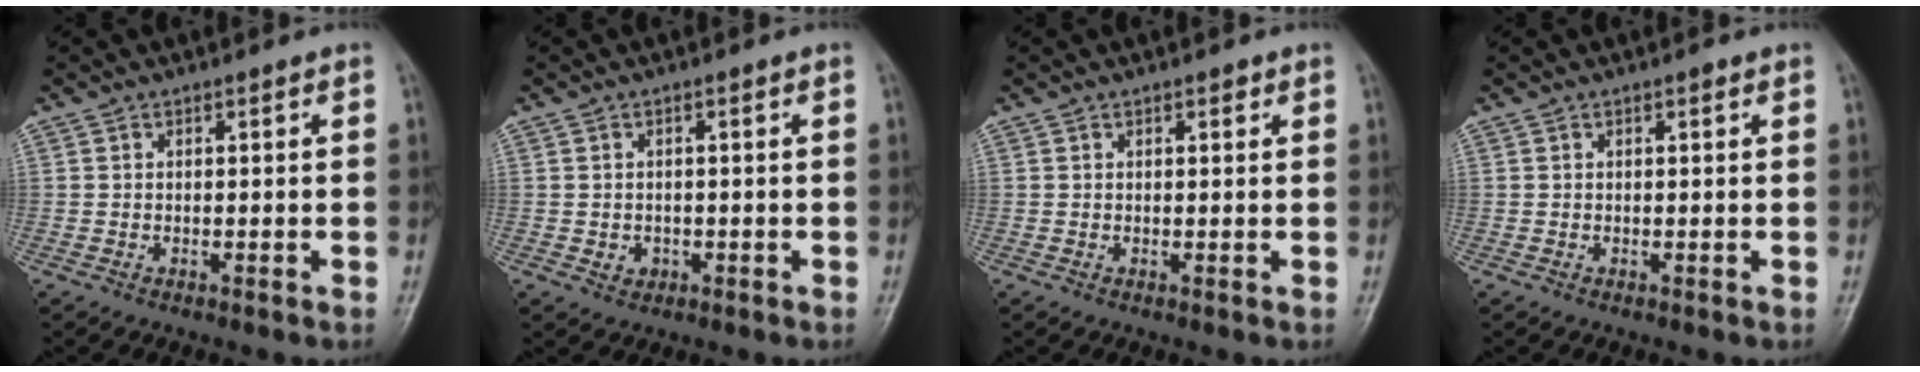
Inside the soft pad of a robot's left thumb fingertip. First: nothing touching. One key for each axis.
{"total": 1.9, "fx": -0.4, "fy": 1.7, "fz": 0.8, "tx": -0.004, "ty": 0.003, "tz": -0.001}
{"total": 1.0, "fx": 0.6, "fy": 0.5, "fz": 0.7, "tx": -0.005, "ty": -0.001, "tz": 0.007}
{"total": 0.6, "fx": 0.4, "fy": 0.2, "fz": 0.5, "tx": -0.007, "ty": 0.000, "tz": 0.002}